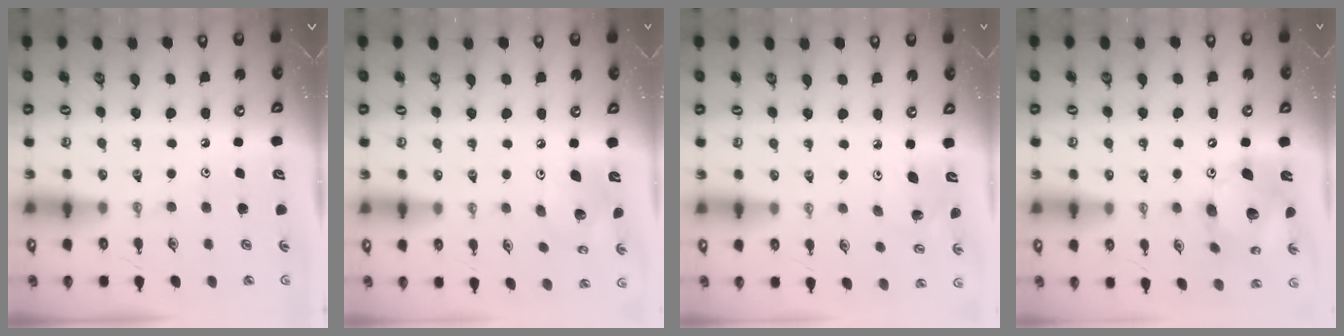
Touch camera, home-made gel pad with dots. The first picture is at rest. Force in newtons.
{"total": 10.5, "press": 10.2, "slide": 2.7}
{"total": 4.8, "press": 4.7, "slide": 1.2}
{"total": 16.2, "press": 16.0, "slide": 2.5}